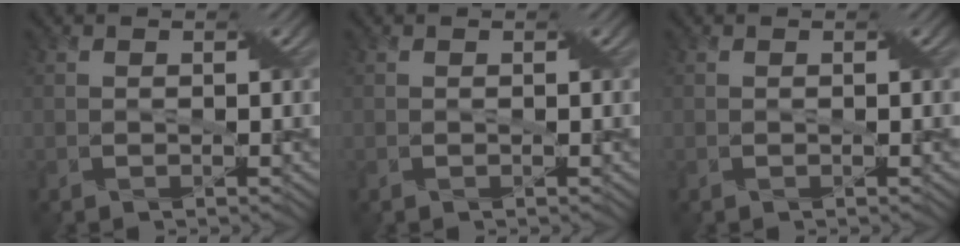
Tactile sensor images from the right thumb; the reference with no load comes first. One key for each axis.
{"total": 0.0}
{"total": 0.0}